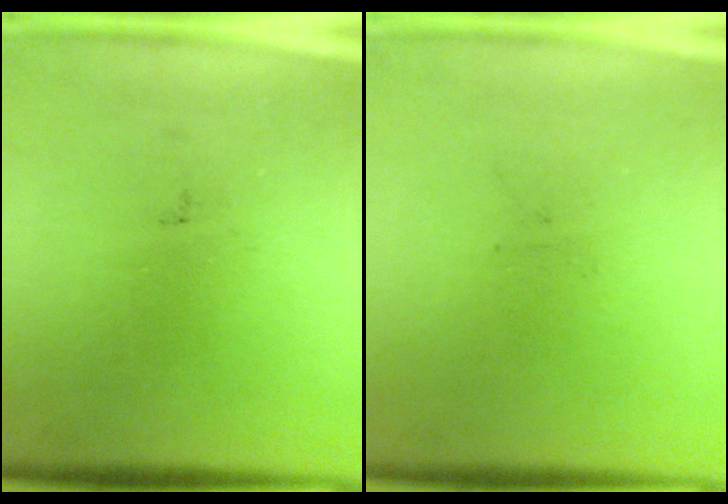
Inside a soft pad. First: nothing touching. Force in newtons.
{"total": 0.0}